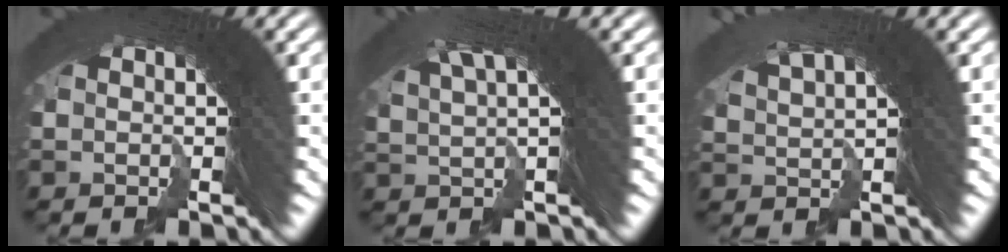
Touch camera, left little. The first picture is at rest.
{"total": 5.0, "force": [4.1, -0.4, 2.7], "torque": [-0.033, 0.034, 0.069]}
{"total": 4.4, "force": [4.0, -0.1, 1.8], "torque": [-0.020, 0.032, 0.067]}